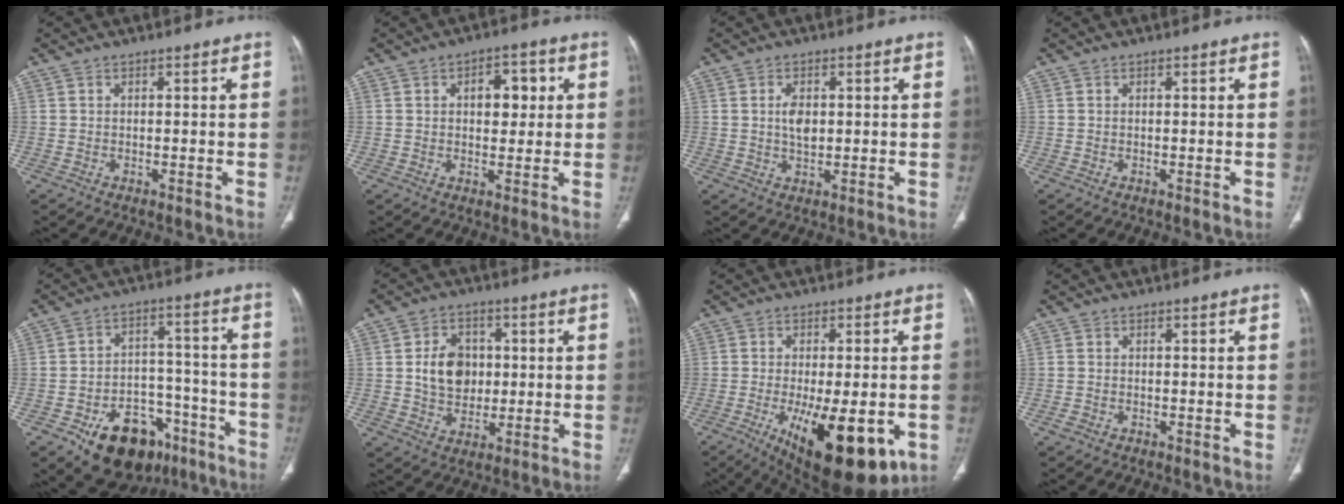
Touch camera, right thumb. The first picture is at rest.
{"total": 5.6, "force": [1.4, 3.4, 4.3], "torque": [-0.040, 0.000, 0.020]}
{"total": 3.8, "force": [0.6, 2.2, 3.1], "torque": [-0.049, -0.004, 0.013]}
{"total": 0.0}
{"total": 17.6, "force": [-10.3, 11.1, 9.0], "torque": [-0.092, 0.080, -0.147]}
{"total": 9.2, "force": [0.8, 7.2, 5.6], "torque": [-0.064, 0.002, 0.017]}
{"total": 18.6, "force": [-6.6, 7.3, 15.7], "torque": [-0.209, -0.018, -0.080]}
{"total": 1.1, "force": [-0.6, 0.9, 0.4], "torque": [-0.013, 0.006, -0.011]}